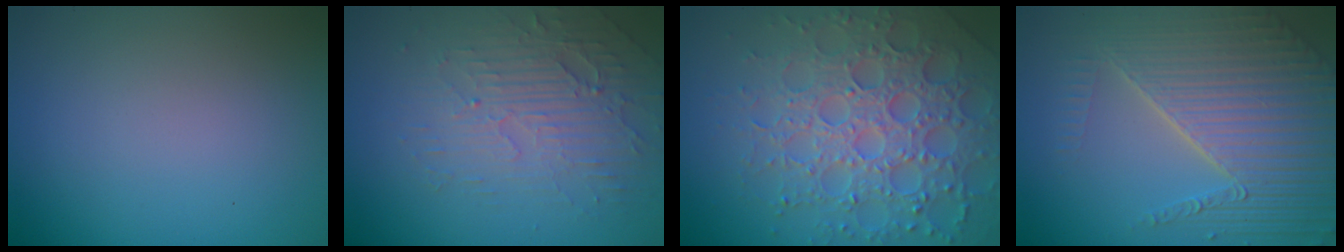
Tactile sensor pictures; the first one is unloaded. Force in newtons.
{"total": 3.8, "press": 3.4, "slide": 1.8}
{"total": 7.3, "press": 7.1, "slide": 1.6}
{"total": 8.2, "press": 5.7, "slide": 5.9}